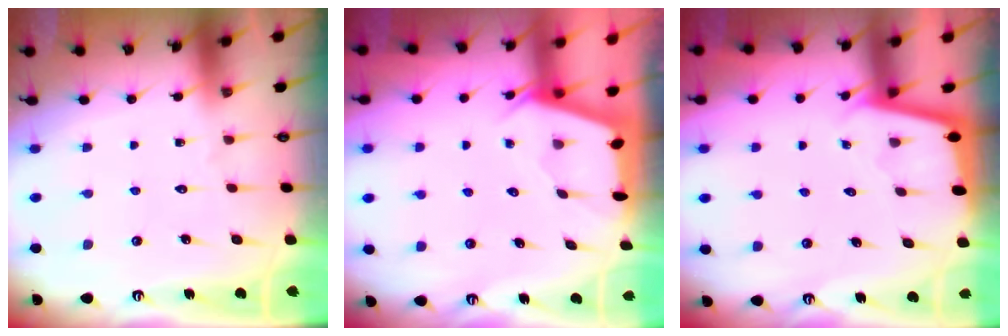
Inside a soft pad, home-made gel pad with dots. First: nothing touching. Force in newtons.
{"total": 2.0, "press": 2.0, "slide": 0.3}
{"total": 2.8, "press": 2.8, "slide": 0.2}